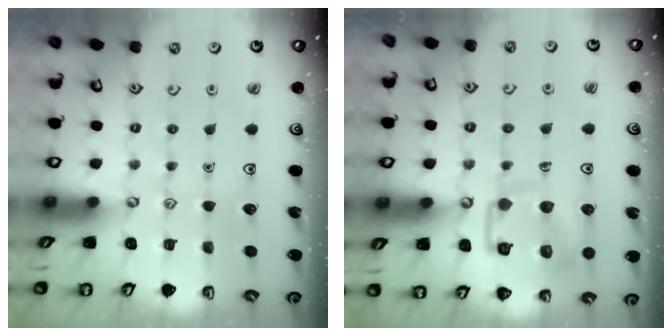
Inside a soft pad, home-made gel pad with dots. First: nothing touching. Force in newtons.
{"total": 13.2, "press": 13.1, "slide": 1.4}